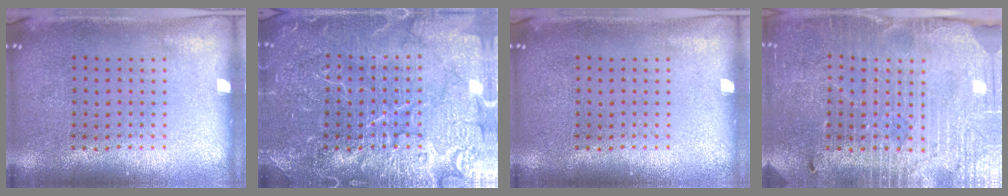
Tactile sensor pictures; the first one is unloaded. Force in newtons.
{"total": 7.1, "press": 7.0, "slide": 1.0}
{"total": 0.0}
{"total": 3.8, "press": 3.7, "slide": 0.9}